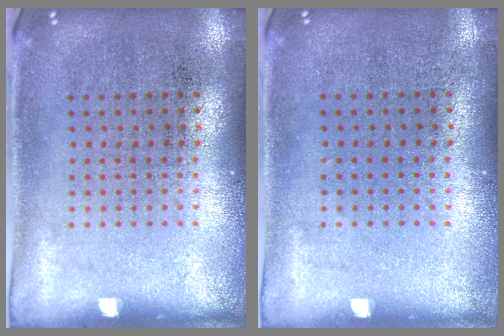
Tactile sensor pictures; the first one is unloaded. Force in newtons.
{"total": 0.0}